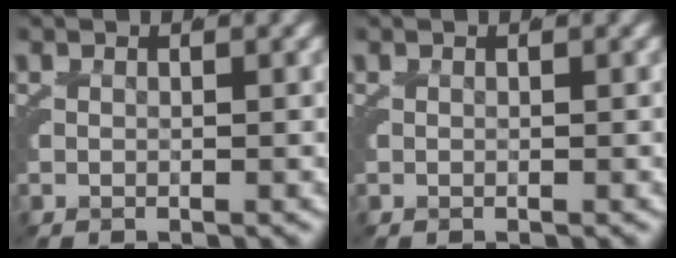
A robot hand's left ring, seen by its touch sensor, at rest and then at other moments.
{"total": 0.0}